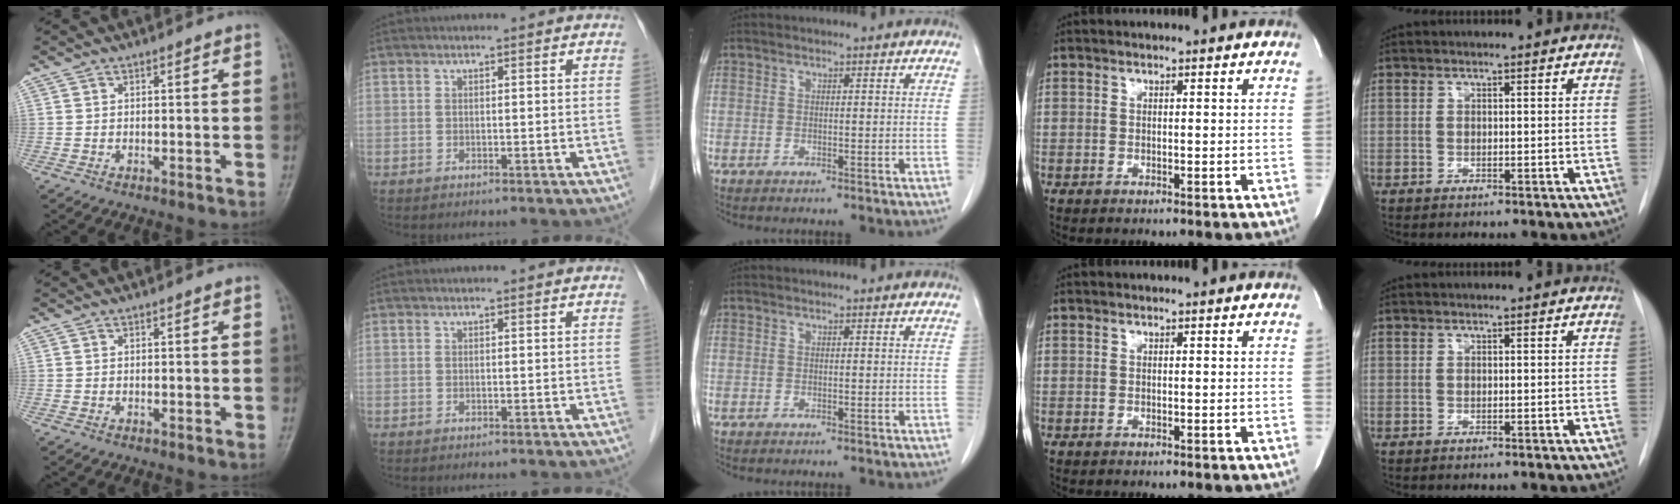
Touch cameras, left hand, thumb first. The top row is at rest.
{}